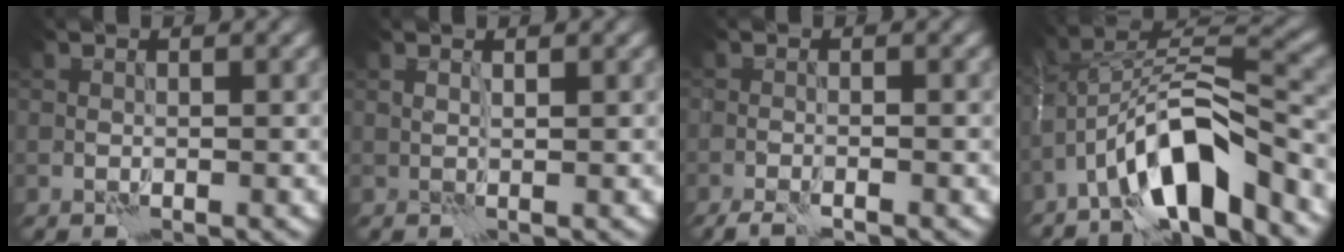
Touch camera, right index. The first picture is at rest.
{"total": 1.4, "force": [1.0, -0.8, -0.5], "torque": [0.005, -0.001, 0.021]}
{"total": 2.1, "force": [-1.9, 0.0, 1.0], "torque": [-0.023, 0.000, -0.031]}
{"total": 9.4, "force": [-5.6, 2.6, 7.1], "torque": [-0.119, 0.016, -0.106]}